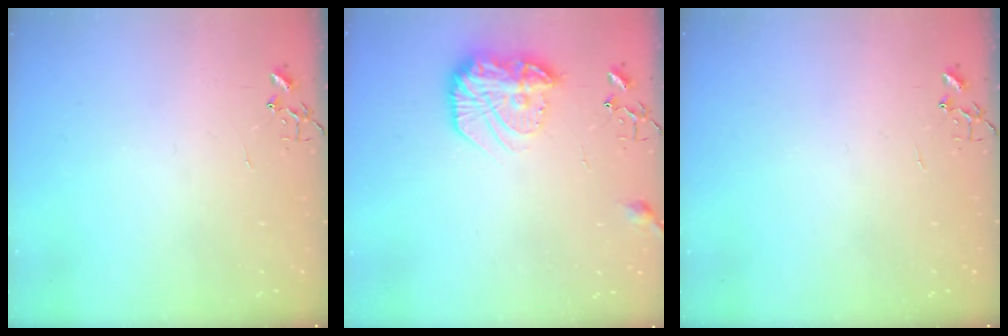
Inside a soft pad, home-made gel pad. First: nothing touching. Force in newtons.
{"total": 15.3, "press": 15.2, "slide": 1.0}
{"total": 0.0}